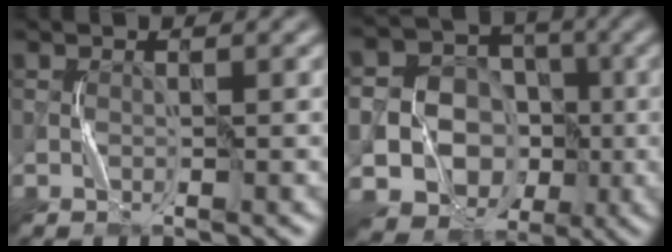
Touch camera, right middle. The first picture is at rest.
{"total": 17.1, "force": [-4.5, 15.5, 5.5], "torque": [-0.139, -0.028, -0.090]}